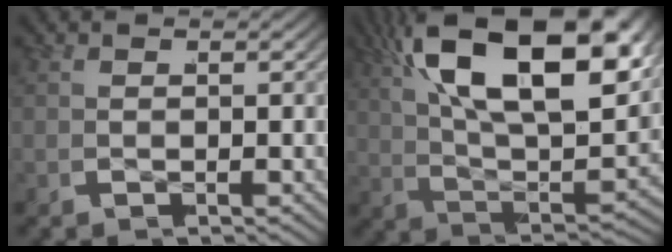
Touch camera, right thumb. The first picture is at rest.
{"total": 14.6, "force": [4.5, 6.7, 12.2], "torque": [-0.232, -0.007, 0.071]}